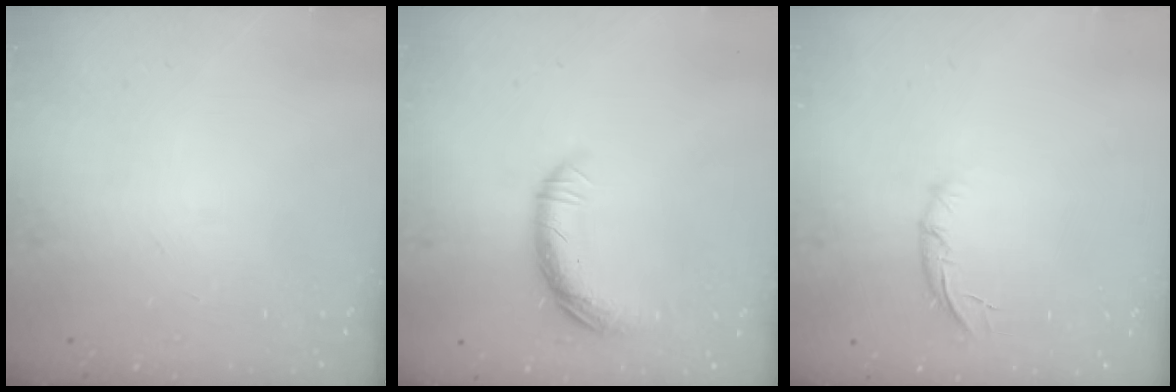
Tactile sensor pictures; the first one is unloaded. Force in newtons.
{"total": 10.8, "press": 10.8, "slide": 1.0}
{"total": 6.5, "press": 6.4, "slide": 1.4}